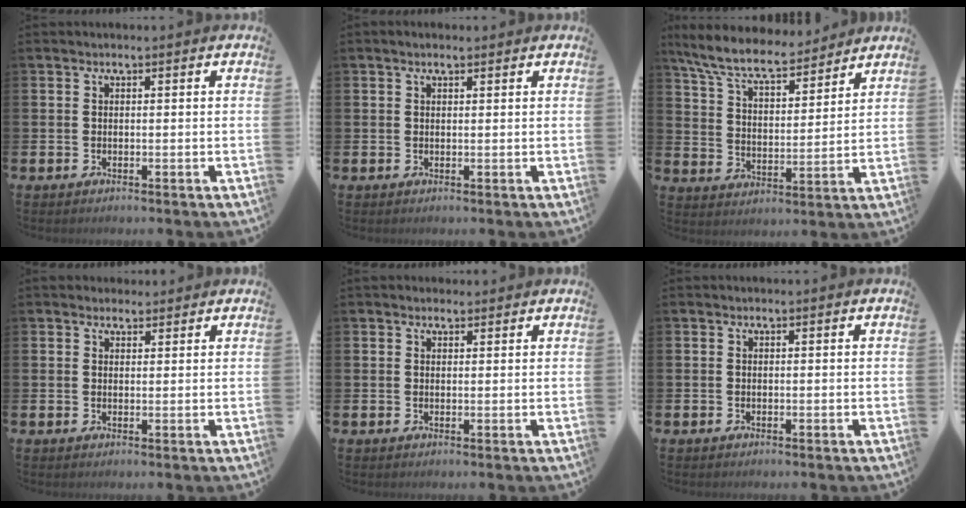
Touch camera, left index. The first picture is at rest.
{"total": 1.1, "force": [0.8, 0.4, 0.5], "torque": [-0.010, 0.004, 0.014]}
{"total": 8.7, "force": [7.9, 2.0, 3.1], "torque": [-0.096, -0.043, 0.141]}
{"total": 2.4, "force": [2.1, 1.0, 0.0], "torque": [0.016, -0.009, 0.036]}
{"total": 1.5, "force": [1.3, 0.7, 0.1], "torque": [0.006, 0.002, 0.023]}
{"total": 0.0}